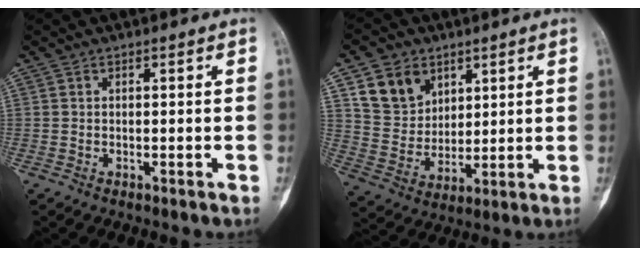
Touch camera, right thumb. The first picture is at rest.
{"total": 10.9, "force": [5.6, 8.4, 4.1], "torque": [-0.050, -0.027, 0.116]}